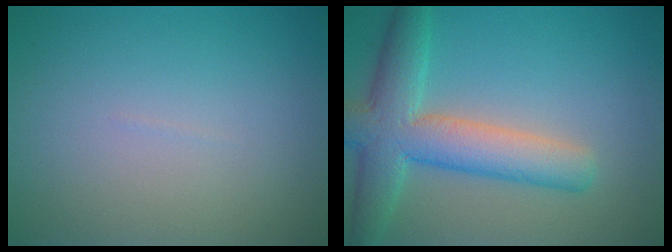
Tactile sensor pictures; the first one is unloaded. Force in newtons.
{"total": 7.1, "press": 7.1, "slide": 0.5}